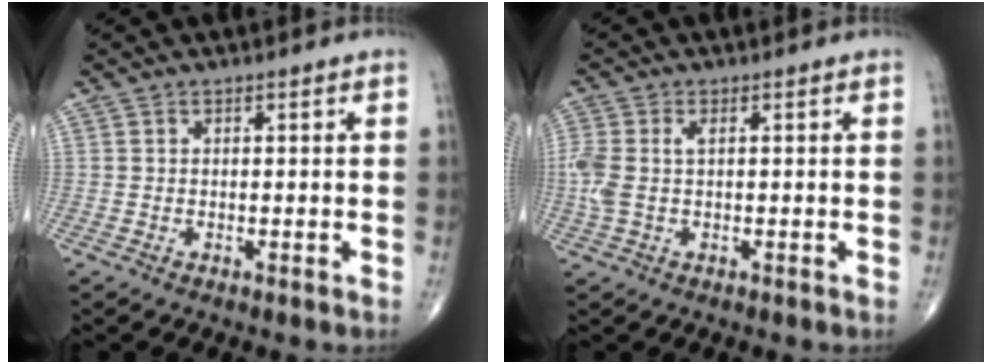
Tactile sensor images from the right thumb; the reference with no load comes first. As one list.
[{"total": 5.3, "force": [0.5, 2.9, 4.5], "torque": [-0.140, 0.016, 0.013]}]